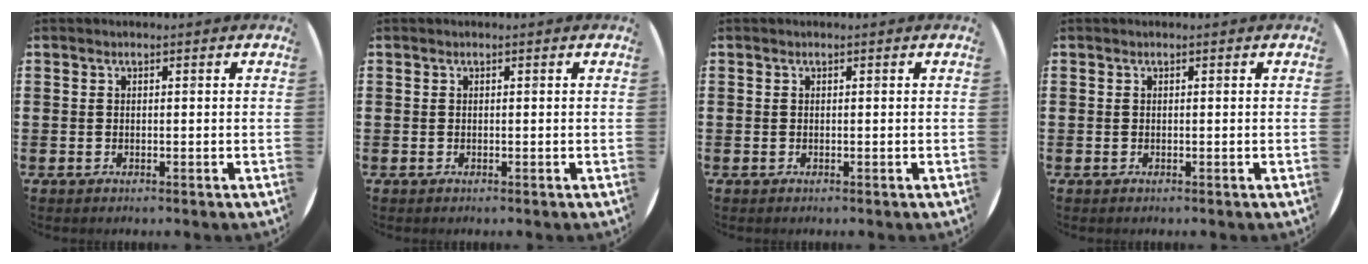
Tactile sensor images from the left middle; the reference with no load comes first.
{"total": 0.0}
{"total": 0.0}
{"total": 0.0}